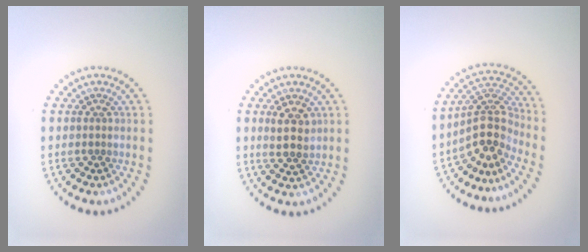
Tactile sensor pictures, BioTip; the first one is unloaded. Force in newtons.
{"total": 2.4, "press": 2.2, "slide": 0.7}
{"total": 4.1, "press": 3.1, "slide": 2.6}